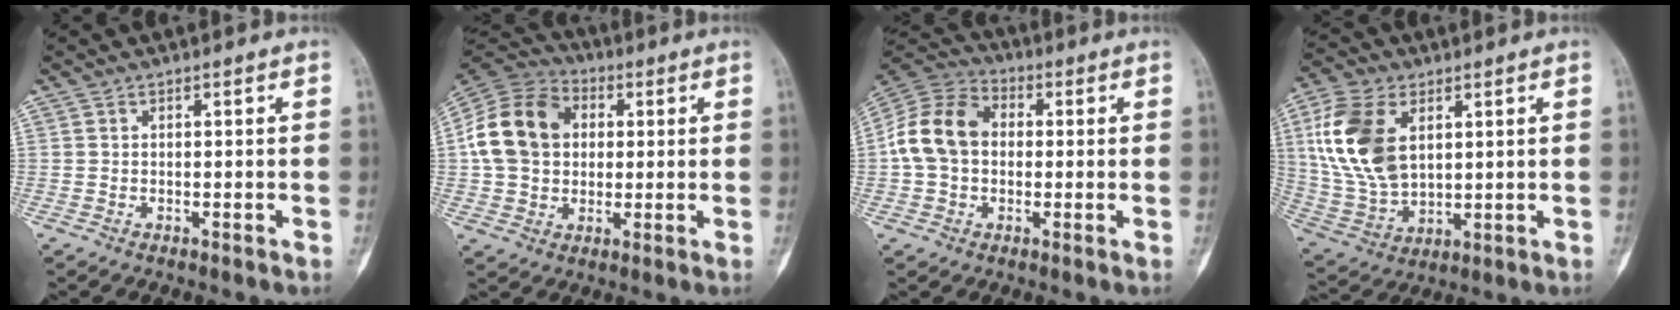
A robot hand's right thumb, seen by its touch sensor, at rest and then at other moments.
{"total": 16.1, "force": [2.0, 12.6, 9.7], "torque": [-0.167, 0.021, 0.031]}
{"total": 12.9, "force": [0.4, 9.9, 8.3], "torque": [-0.149, 0.034, -0.001]}
{"total": 16.2, "force": [4.5, 10.0, 11.9], "torque": [-0.238, -0.010, 0.096]}